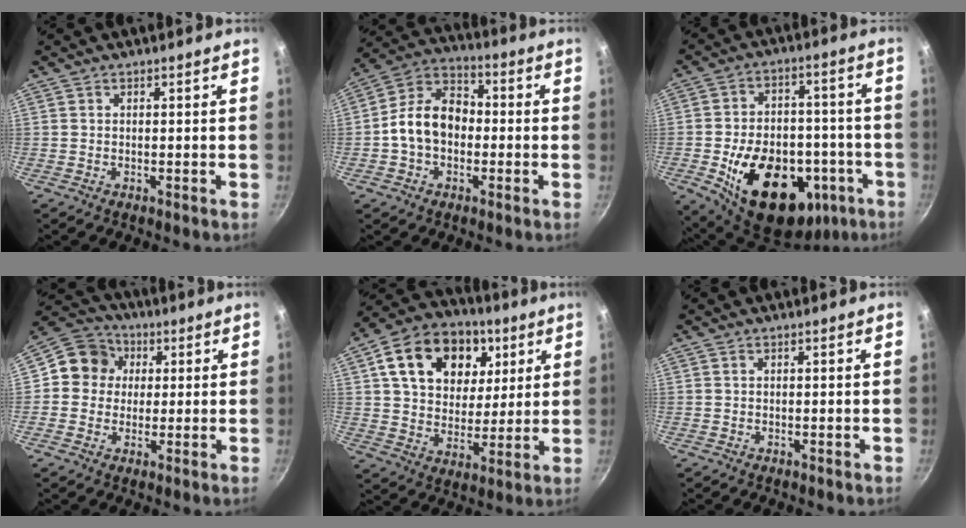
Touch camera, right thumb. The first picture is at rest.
{"total": 11.7, "force": [-1.3, 8.5, 7.9], "torque": [-0.104, 0.039, -0.043]}
{"total": 25.5, "force": [-9.0, 16.3, 17.3], "torque": [-0.233, 0.041, -0.113]}
{"total": 8.6, "force": [1.3, 8.0, 2.8], "torque": [-0.009, 0.014, -0.001]}
{"total": 20.0, "force": [7.3, 14.6, 11.5], "torque": [-0.173, -0.003, 0.115]}
{"total": 0.0}